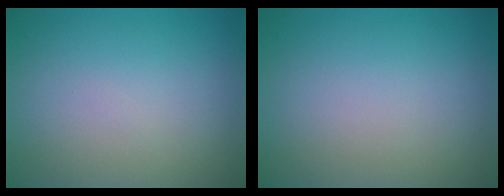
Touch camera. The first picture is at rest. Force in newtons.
{"total": 0.0}